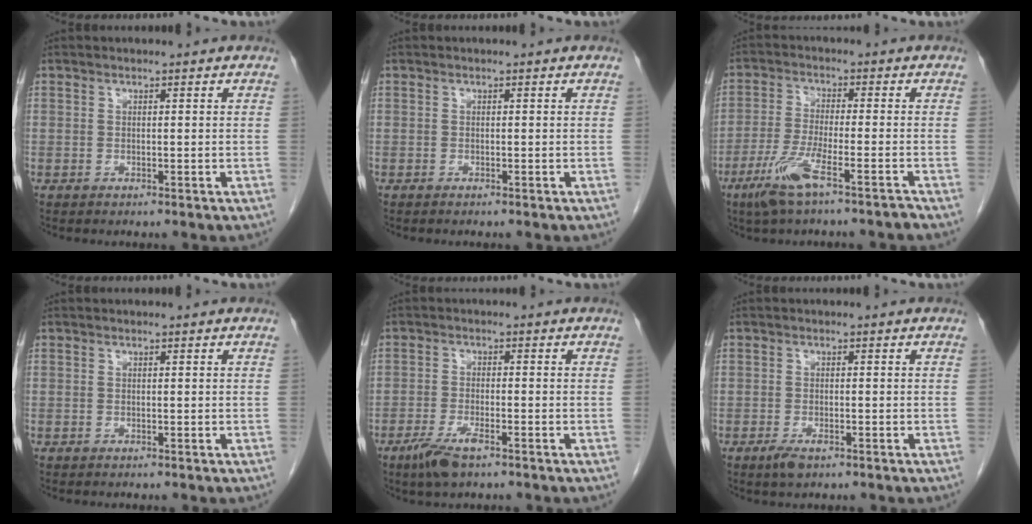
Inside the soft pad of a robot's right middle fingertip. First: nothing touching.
{"total": 0.5, "force": [-0.5, 0.1, 0.2], "torque": [-0.008, -0.001, -0.007]}
{"total": 7.8, "force": [-5.1, 0.2, 5.9], "torque": [-0.120, -0.015, -0.098]}
{"total": 0.0}
{"total": 4.7, "force": [-3.1, 1.0, 3.4], "torque": [-0.077, -0.008, -0.055]}
{"total": 2.3, "force": [-1.4, 0.8, 1.6], "torque": [-0.034, -0.002, -0.022]}